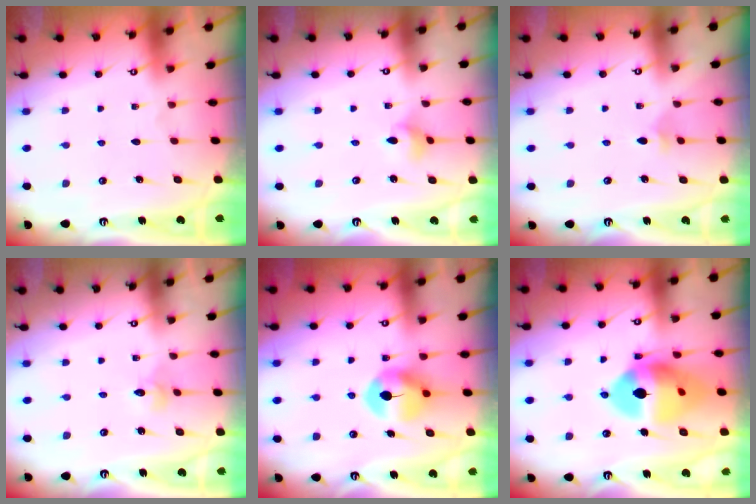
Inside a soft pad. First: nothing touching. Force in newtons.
{"total": 2.9, "press": 2.9, "slide": 0.5}
{"total": 3.0, "press": 2.9, "slide": 0.7}
{"total": 2.4, "press": 2.4, "slide": 0.3}
{"total": 7.6, "press": 7.6, "slide": 0.4}
{"total": 16.0, "press": 14.8, "slide": 6.1}